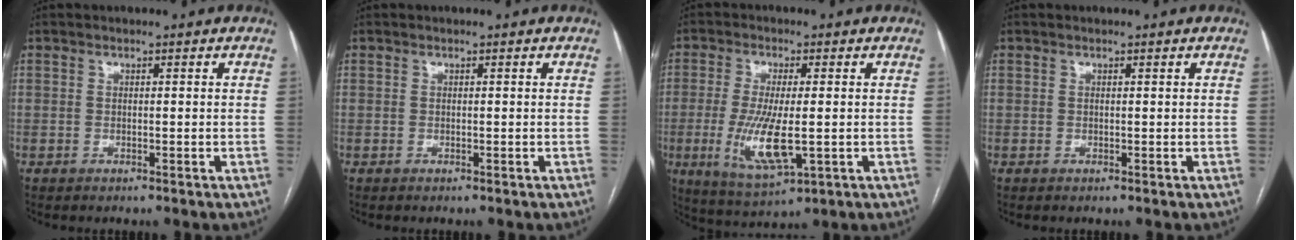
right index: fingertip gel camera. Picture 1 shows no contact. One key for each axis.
{"total": 0.0}
{"total": 9.9, "fx": -1.7, "fy": 2.5, "fz": 9.4, "tx": -0.195, "ty": -0.026, "tz": -0.024}
{"total": 0.0}